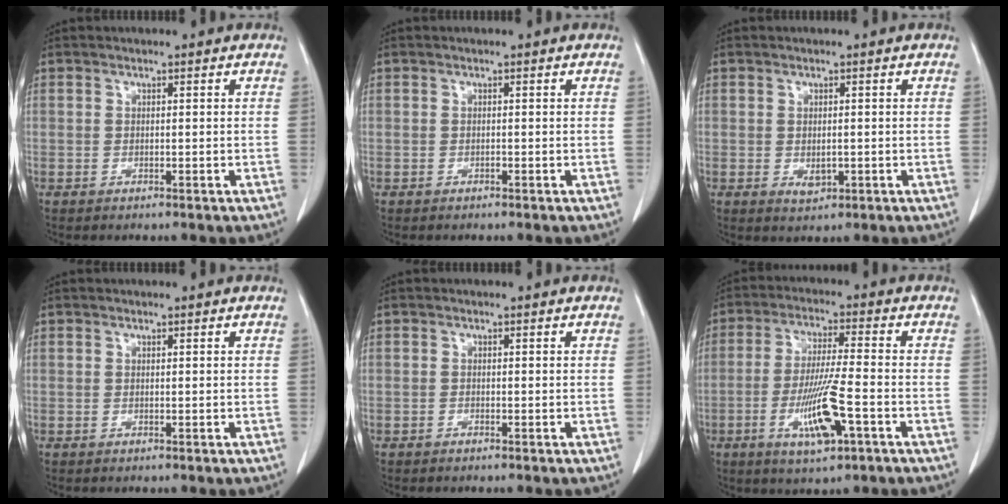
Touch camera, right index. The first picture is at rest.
{"total": 0.0}
{"total": 2.0, "force": [-0.4, 1.2, 1.6], "torque": [-0.027, -0.004, 0.001]}
{"total": 0.0}
{"total": 0.0}
{"total": 10.0, "force": [-3.8, 0.9, 9.2], "torque": [-0.179, -0.013, -0.066]}